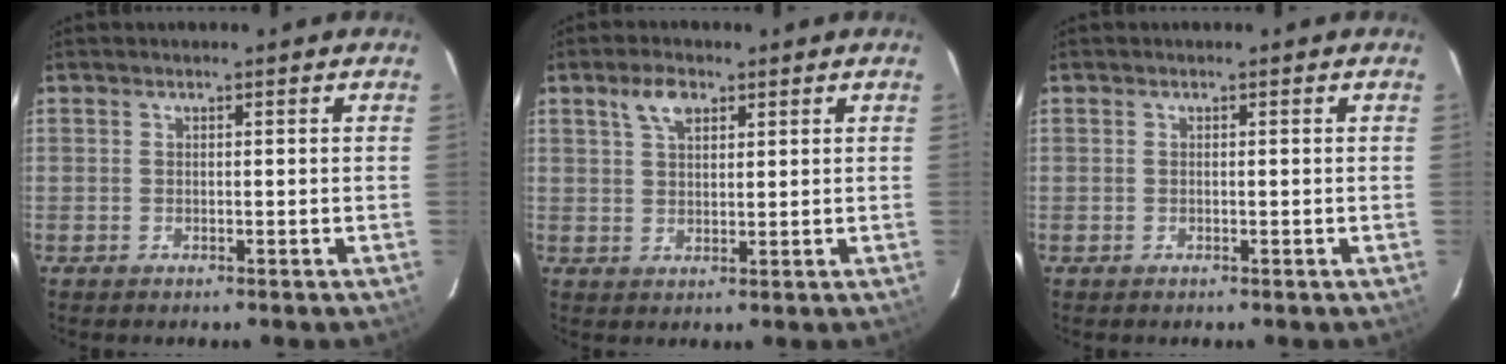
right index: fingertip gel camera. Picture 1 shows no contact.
{"total": 4.5, "force": [2.5, 2.4, 2.9], "torque": [-0.054, 0.012, 0.047]}
{"total": 0.0}